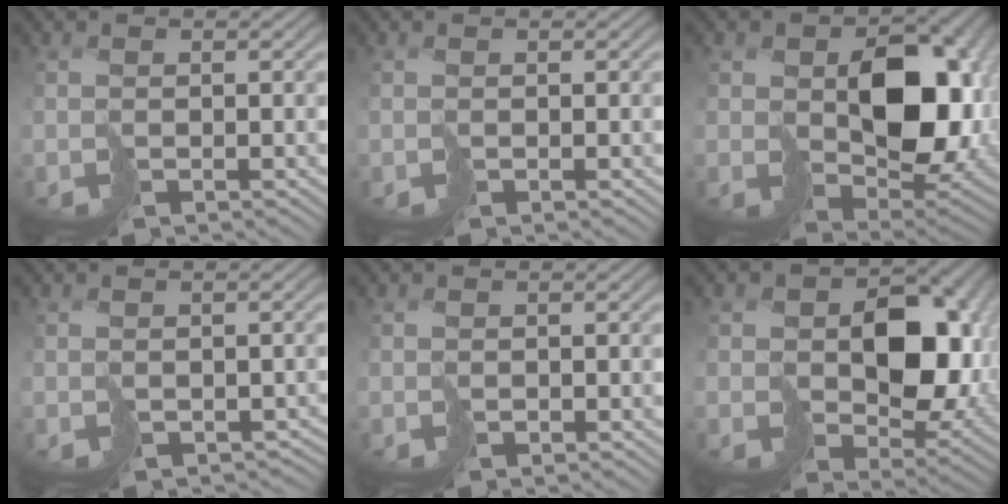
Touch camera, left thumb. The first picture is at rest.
{"total": 0.0}
{"total": 13.9, "force": [1.7, 9.8, 9.7], "torque": [-0.139, -0.025, 0.054]}
{"total": 3.2, "force": [-1.4, 2.3, 1.7], "torque": [-0.024, -0.020, -0.012]}
{"total": 0.0}
{"total": 12.5, "force": [1.4, 9.1, 8.5], "torque": [-0.123, -0.015, 0.039]}